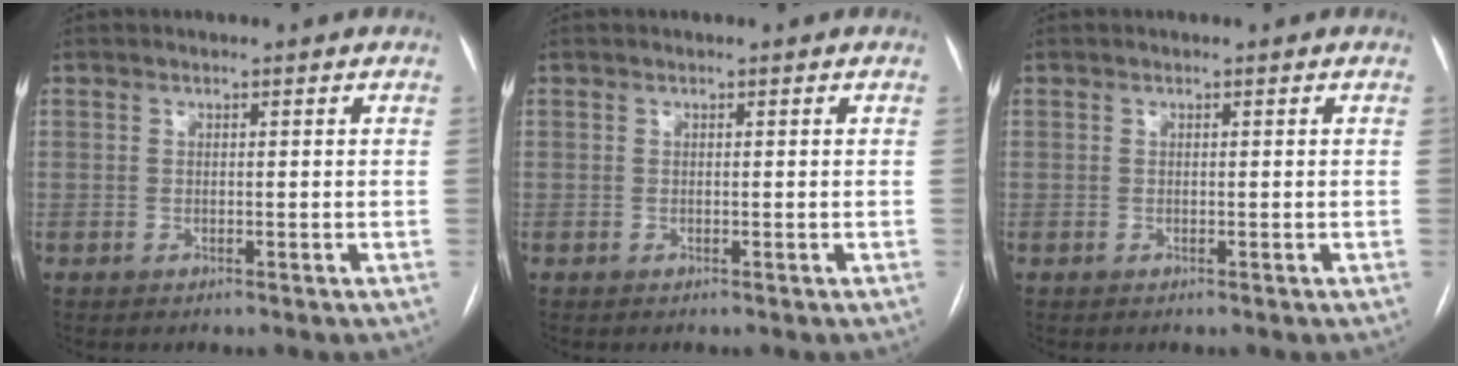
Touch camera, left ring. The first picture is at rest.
{"total": 0.0}
{"total": 0.0}